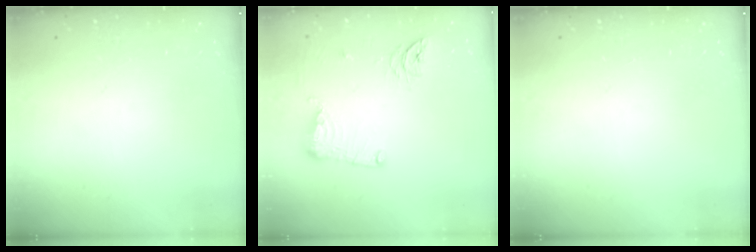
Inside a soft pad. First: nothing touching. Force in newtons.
{"total": 12.2, "press": 12.1, "slide": 1.2}
{"total": 0.0}